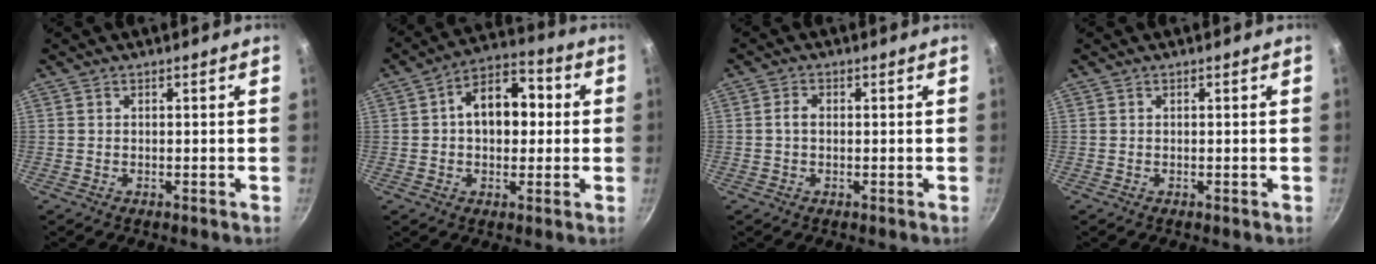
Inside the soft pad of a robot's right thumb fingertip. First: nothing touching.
{"total": 12.1, "force": [1.1, 8.2, 8.8], "torque": [-0.086, 0.029, 0.003]}
{"total": 2.0, "force": [0.0, 1.4, 1.4], "torque": [-0.026, 0.008, -0.003]}
{"total": 0.0}